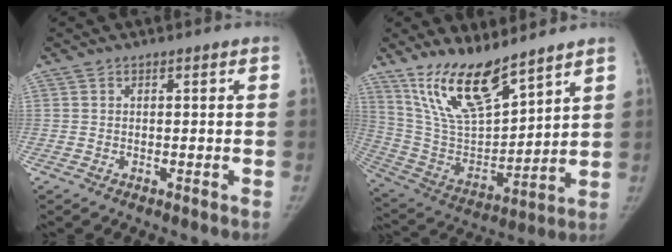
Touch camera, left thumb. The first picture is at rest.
{"total": 16.9, "force": [12.5, 4.9, 10.2], "torque": [-0.158, -0.068, 0.252]}